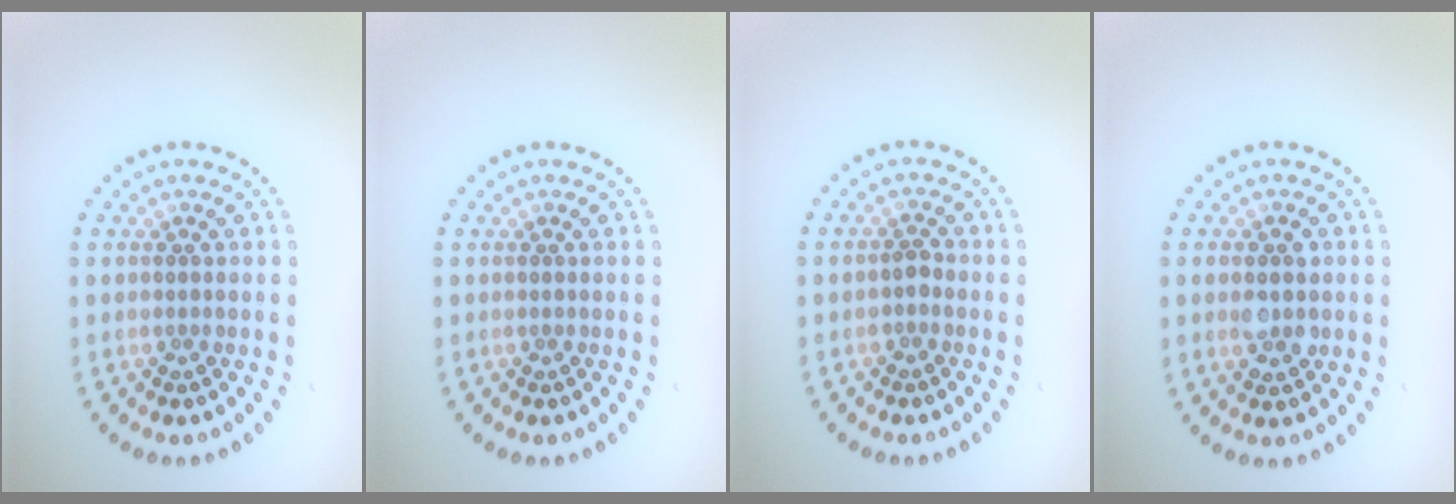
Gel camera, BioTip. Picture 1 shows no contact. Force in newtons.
{"total": 0.0}
{"total": 0.9, "press": 0.8, "slide": 0.3}
{"total": 2.7, "press": 2.7, "slide": 0.1}